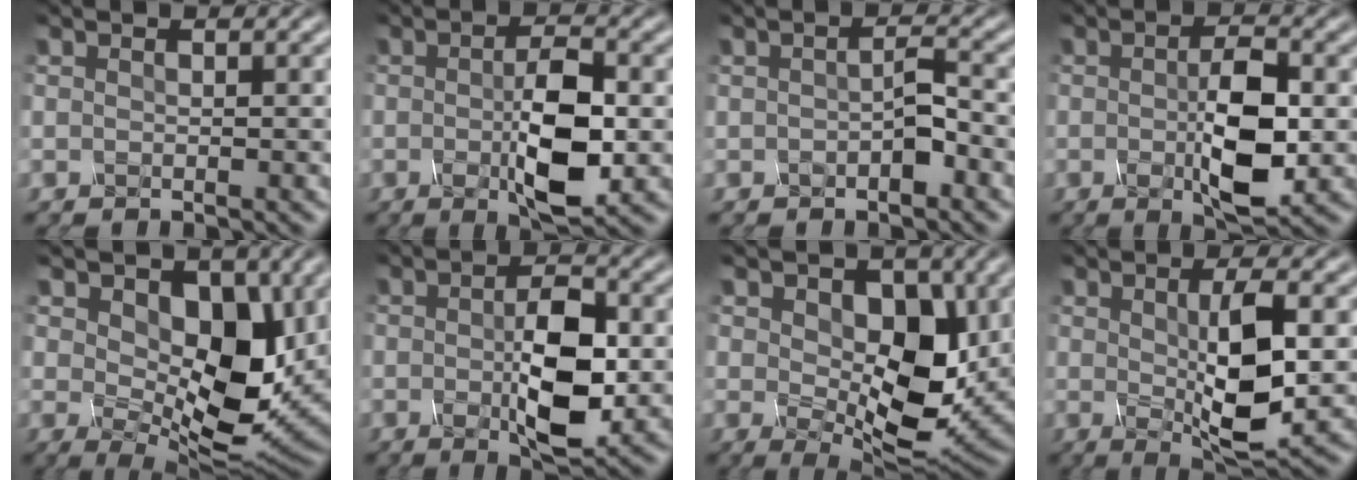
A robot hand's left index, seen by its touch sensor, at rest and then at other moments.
{"total": 6.0, "force": [-1.0, 1.8, 5.6], "torque": [-0.108, -0.002, -0.012]}
{"total": 1.5, "force": [-0.7, 0.1, 1.3], "torque": [-0.026, 0.007, -0.009]}
{"total": 5.8, "force": [-0.7, 1.8, 5.5], "torque": [-0.106, -0.003, -0.007]}
{"total": 9.2, "force": [1.5, 5.4, 7.3], "torque": [-0.124, -0.008, 0.032]}
{"total": 6.3, "force": [-0.8, 2.3, 5.9], "torque": [-0.110, -0.001, -0.009]}
{"total": 8.3, "force": [0.7, 5.0, 6.6], "torque": [-0.112, -0.011, 0.022]}
{"total": 5.5, "force": [0.2, 1.2, 5.4], "torque": [-0.097, -0.006, 0.014]}